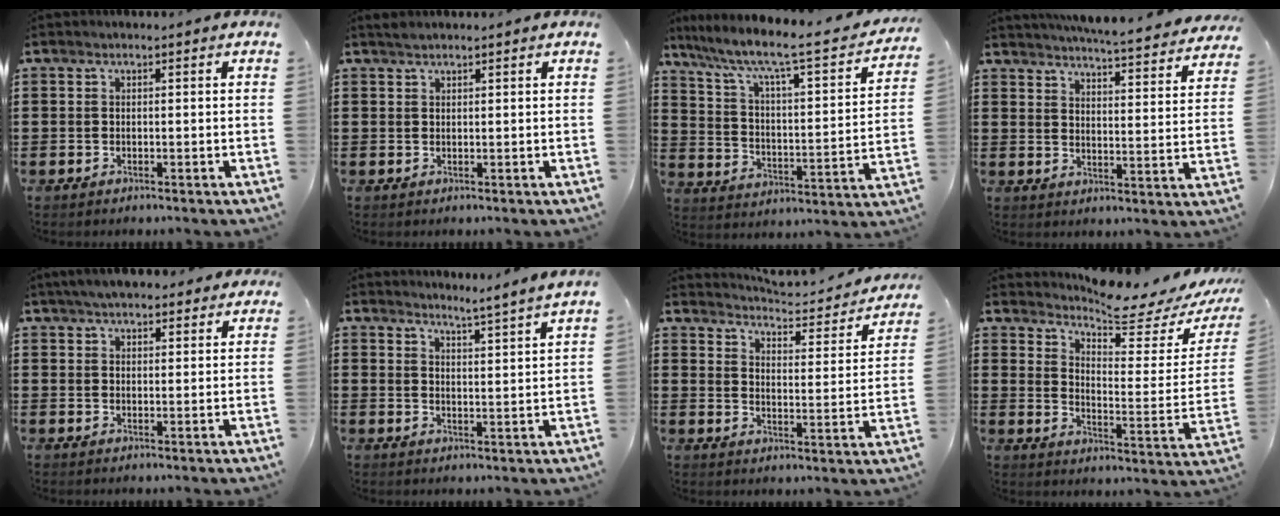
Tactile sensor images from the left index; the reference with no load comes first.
{"total": 1.1, "force": [1.0, 0.1, 0.3], "torque": [-0.007, 0.001, 0.019]}
{"total": 6.3, "force": [4.5, 0.7, 4.4], "torque": [-0.106, -0.038, 0.063]}
{"total": 4.8, "force": [4.6, -0.3, 1.3], "torque": [-0.039, -0.040, 0.073]}
{"total": 4.6, "force": [4.2, 1.1, 1.6], "torque": [-0.041, -0.001, 0.078]}
{"total": 3.7, "force": [3.4, -1.3, 0.4], "torque": [-0.020, -0.027, 0.058]}
{"total": 4.1, "force": [4.0, -0.1, 0.8], "torque": [-0.031, -0.037, 0.061]}
{"total": 6.4, "force": [6.0, 0.2, 2.2], "torque": [-0.059, -0.053, 0.101]}